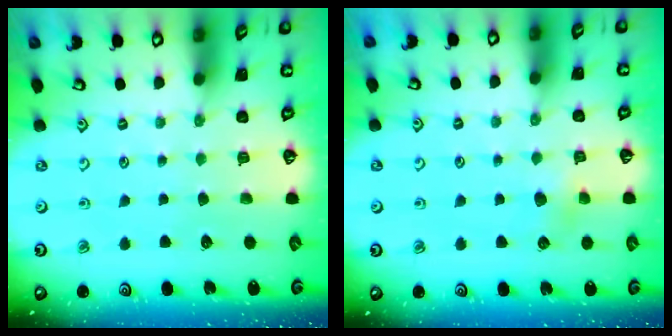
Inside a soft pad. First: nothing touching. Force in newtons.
{"total": 4.5, "press": 4.4, "slide": 0.7}